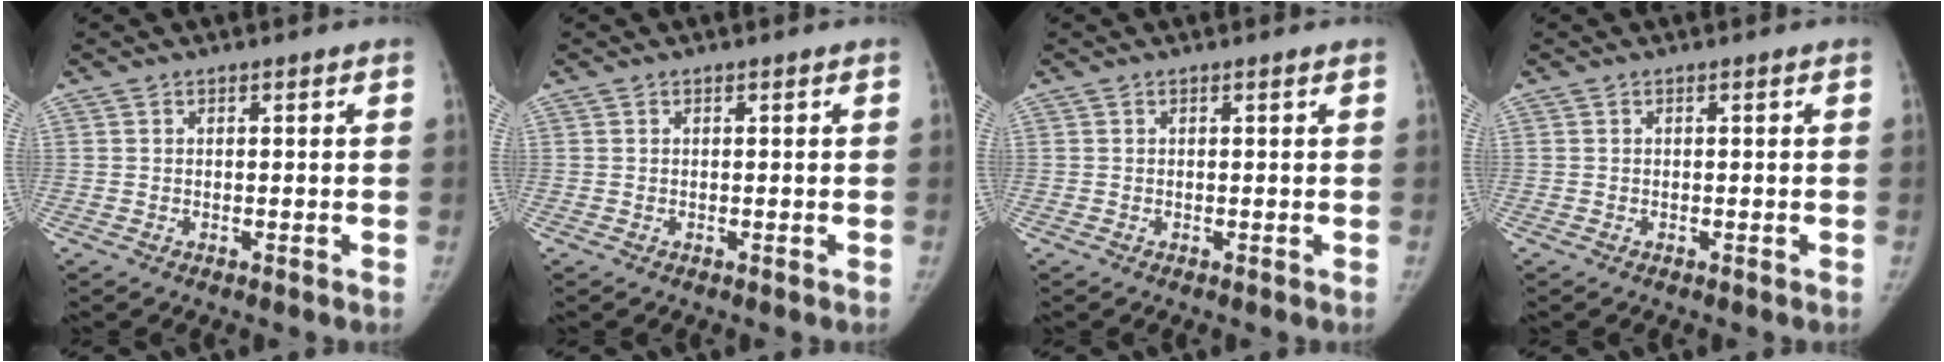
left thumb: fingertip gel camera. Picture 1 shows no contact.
{"total": 0.0}
{"total": 0.0}
{"total": 0.0}